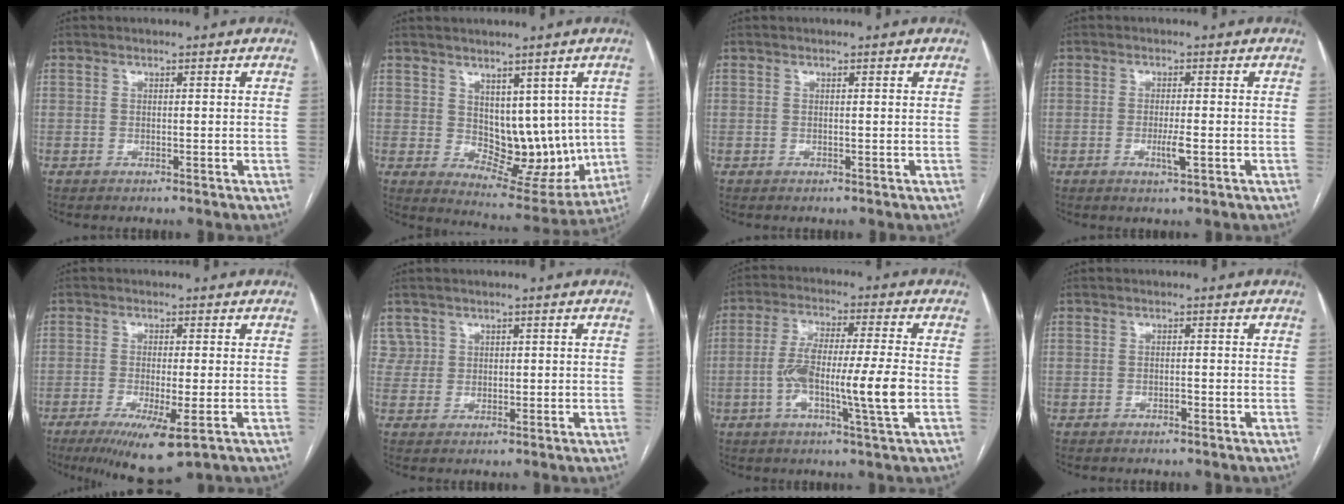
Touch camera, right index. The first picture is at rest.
{"total": 11.0, "force": [1.3, 6.7, 8.6], "torque": [-0.099, -0.003, 0.044]}
{"total": 0.0}
{"total": 2.8, "force": [-0.8, 0.3, 2.7], "torque": [-0.051, -0.004, -0.012]}
{"total": 8.2, "force": [-3.9, 0.9, 7.2], "torque": [-0.120, -0.024, -0.059]}
{"total": 2.9, "force": [1.6, 2.4, -0.3], "torque": [0.022, 0.008, 0.024]}
{"total": 11.8, "force": [-2.3, 0.4, 11.6], "torque": [-0.215, 0.002, -0.047]}
{"total": 0.6, "force": [-0.3, 0.2, 0.4], "torque": [-0.009, 0.001, -0.005]}